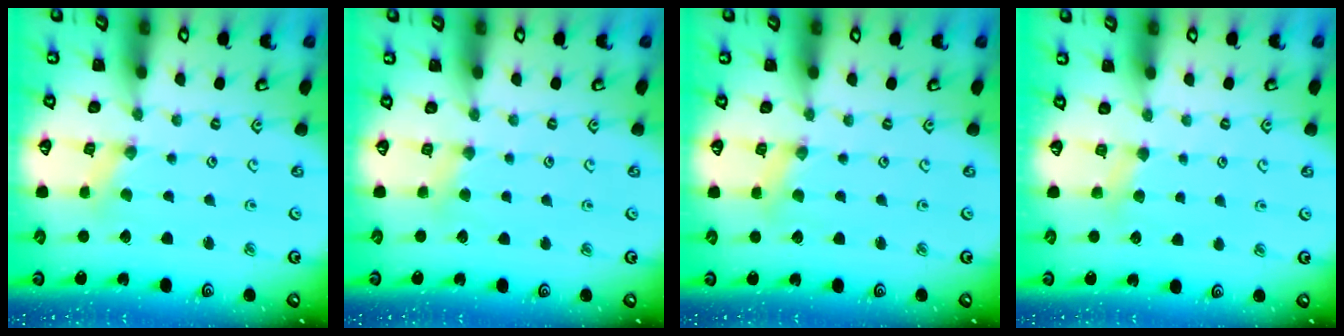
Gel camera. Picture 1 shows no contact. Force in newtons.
{"total": 2.5, "press": 2.5, "slide": 0.3}
{"total": 1.1, "press": 1.1, "slide": 0.2}
{"total": 3.3, "press": 3.2, "slide": 0.4}